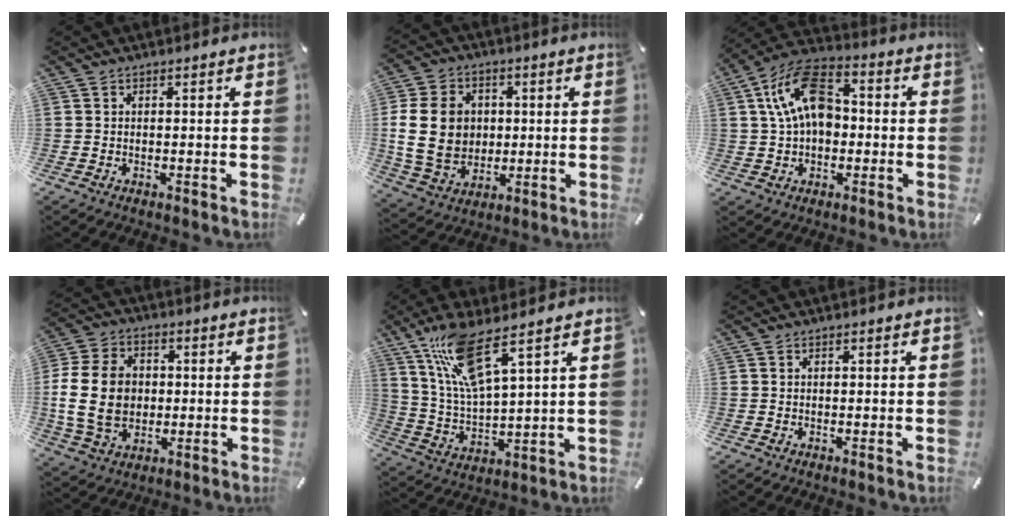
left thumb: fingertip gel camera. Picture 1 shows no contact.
{"total": 14.1, "force": [0.8, 11.7, 7.9], "torque": [-0.173, 0.008, 0.013]}
{"total": 13.5, "force": [2.4, 9.3, 9.4], "torque": [-0.190, 0.011, 0.045]}
{"total": 15.1, "force": [-0.2, 11.8, 9.4], "torque": [-0.210, 0.014, -0.005]}
{"total": 12.5, "force": [8.5, 2.3, 8.9], "torque": [-0.201, -0.028, 0.149]}
{"total": 0.0}